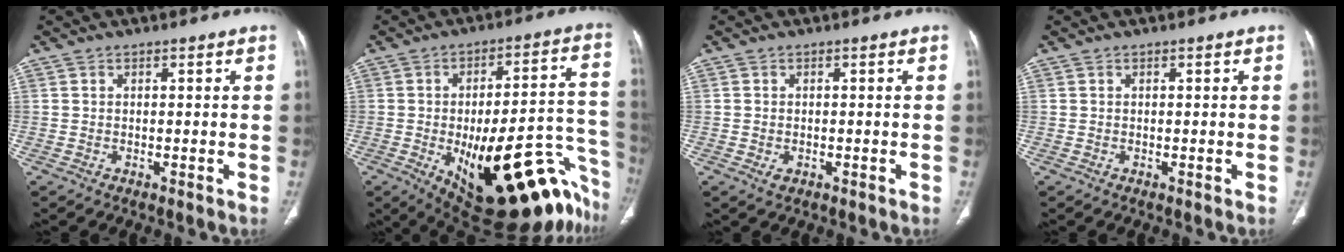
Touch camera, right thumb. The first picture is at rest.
{"total": 32.9, "force": [-14.6, 12.6, 26.6], "torque": [-0.258, 0.068, -0.181]}
{"total": 1.5, "force": [-0.5, 1.1, 0.9], "torque": [-0.017, 0.004, -0.002]}
{"total": 0.0}